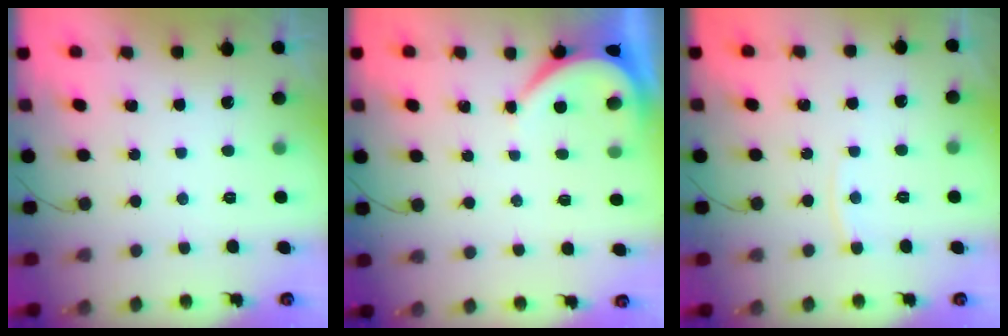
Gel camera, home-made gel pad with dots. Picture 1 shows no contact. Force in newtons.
{"total": 3.9, "press": 3.9, "slide": 0.6}
{"total": 3.6, "press": 3.6, "slide": 0.5}